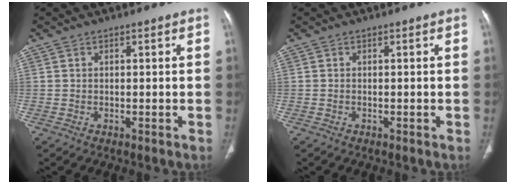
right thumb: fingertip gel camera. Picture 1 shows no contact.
{"total": 0.0}